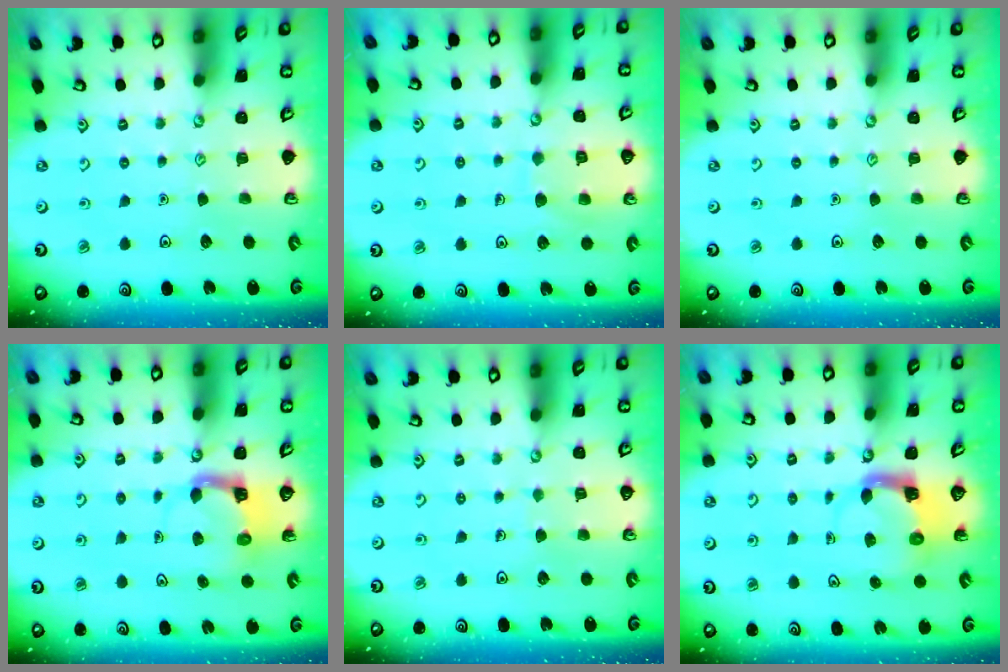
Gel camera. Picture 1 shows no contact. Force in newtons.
{"total": 7.7, "press": 7.7, "slide": 0.6}
{"total": 0.0}
{"total": 4.4, "press": 4.4, "slide": 0.2}
{"total": 2.6, "press": 2.6, "slide": 0.2}
{"total": 3.8, "press": 3.7, "slide": 0.7}